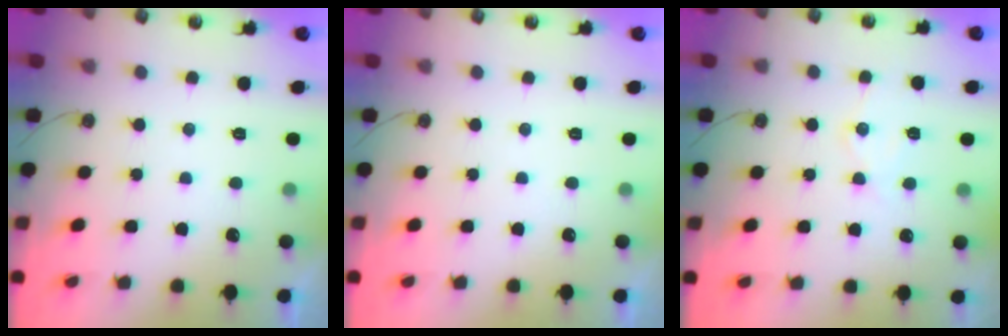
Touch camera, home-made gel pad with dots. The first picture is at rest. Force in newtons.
{"total": 0.0}
{"total": 8.6, "press": 8.6, "slide": 0.8}